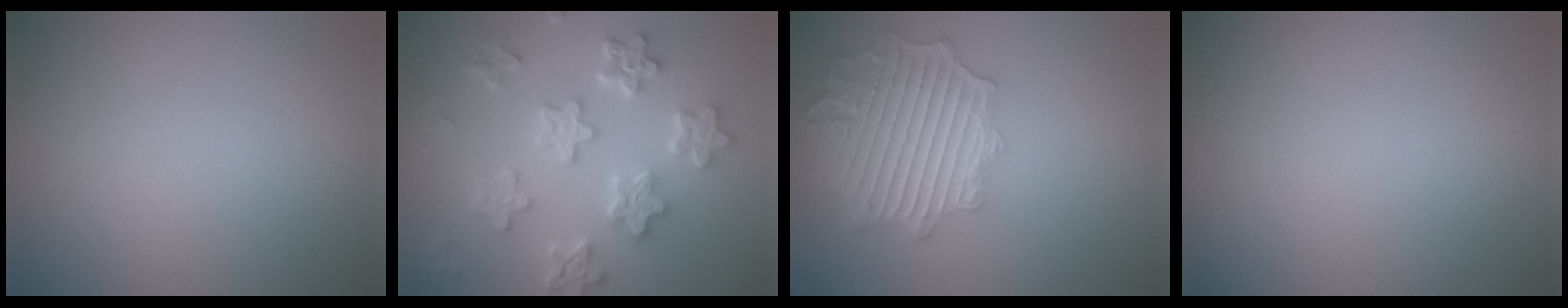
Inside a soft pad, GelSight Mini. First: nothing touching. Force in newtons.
{"total": 5.4, "press": 5.0, "slide": 2.2}
{"total": 6.9, "press": 5.4, "slide": 4.3}
{"total": 0.0}